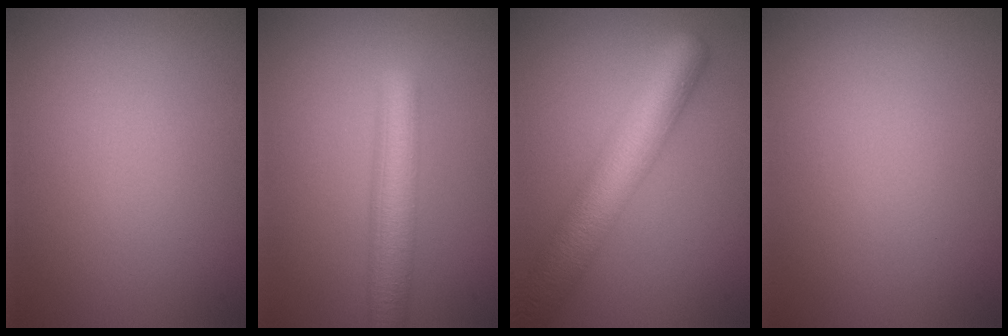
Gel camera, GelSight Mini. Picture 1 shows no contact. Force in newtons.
{"total": 4.9, "press": 4.9, "slide": 0.1}
{"total": 8.4, "press": 8.4, "slide": 0.4}
{"total": 0.0}